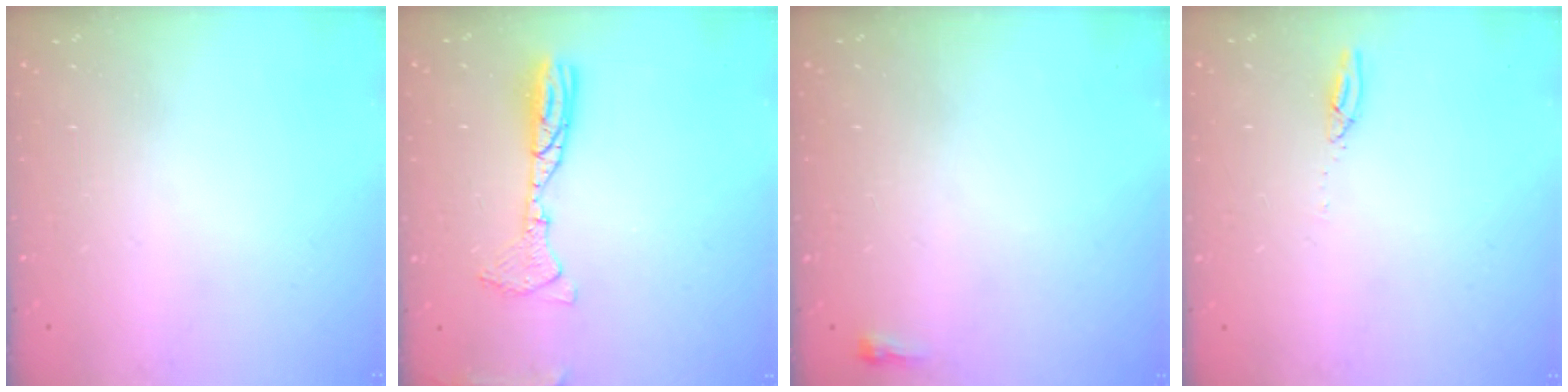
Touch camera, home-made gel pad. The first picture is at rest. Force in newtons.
{"total": 10.6, "press": 10.4, "slide": 2.2}
{"total": 2.4, "press": 2.4, "slide": 0.6}
{"total": 2.7, "press": 2.7, "slide": 0.2}